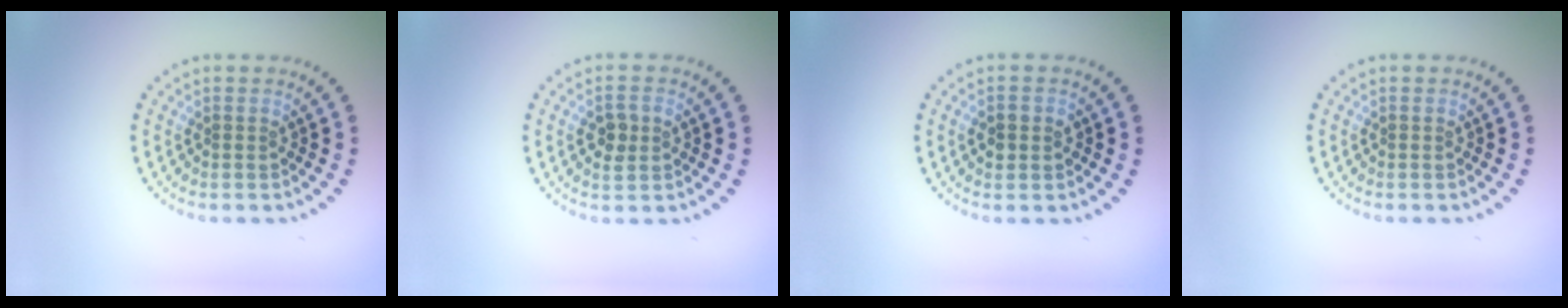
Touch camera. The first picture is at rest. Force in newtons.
{"total": 2.0, "press": 2.0, "slide": 0.2}
{"total": 1.4, "press": 1.4, "slide": 0.2}
{"total": 0.0}